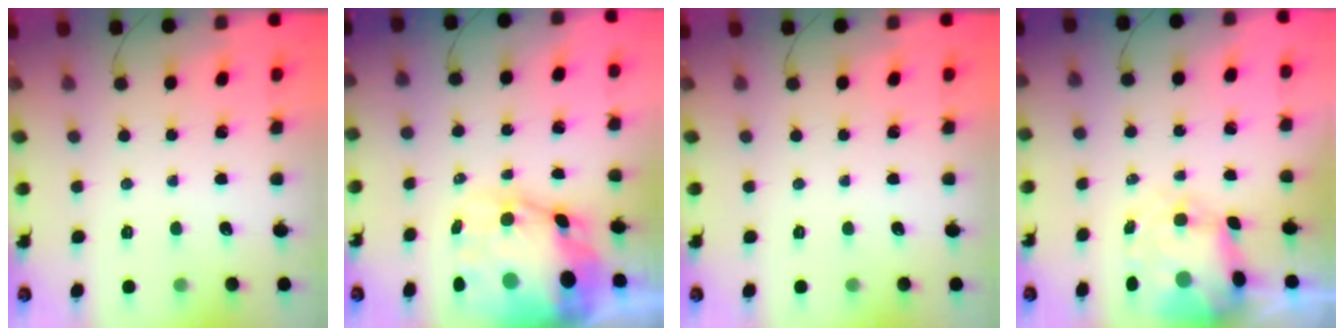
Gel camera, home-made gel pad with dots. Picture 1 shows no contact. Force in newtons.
{"total": 14.4, "press": 13.8, "slide": 4.1}
{"total": 0.0}
{"total": 7.6, "press": 7.3, "slide": 2.2}